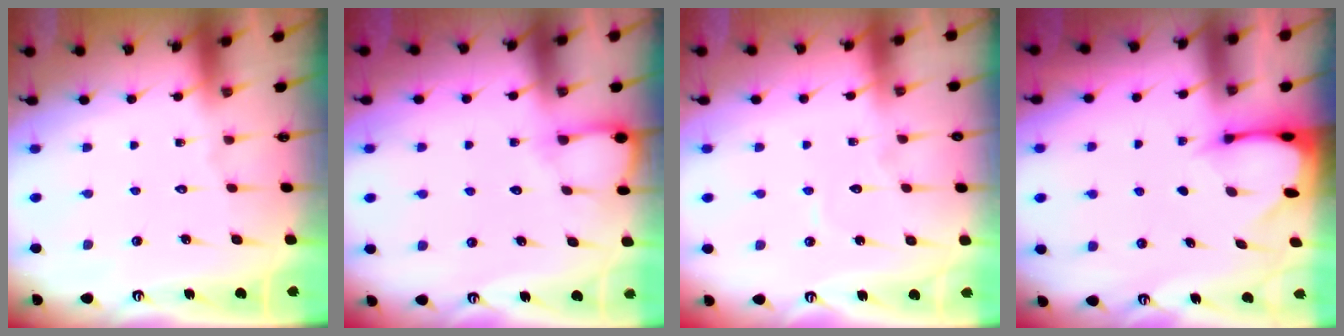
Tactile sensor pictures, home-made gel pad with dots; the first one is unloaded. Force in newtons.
{"total": 4.0, "press": 4.0, "slide": 0.4}
{"total": 3.4, "press": 3.4, "slide": 0.3}
{"total": 2.6, "press": 2.5, "slide": 0.3}